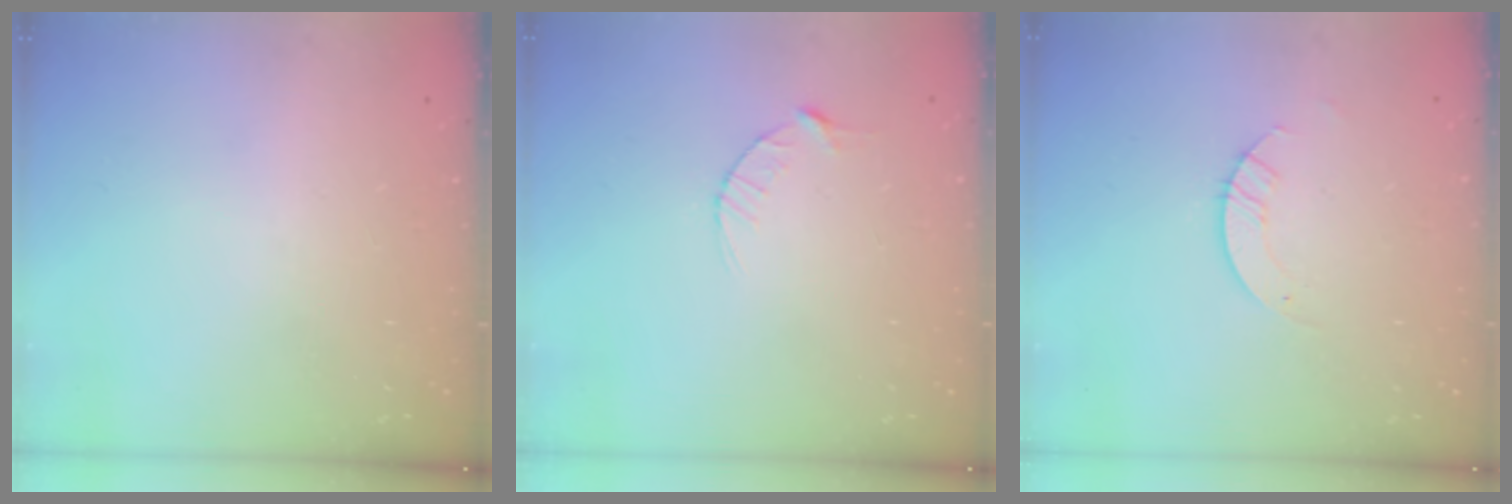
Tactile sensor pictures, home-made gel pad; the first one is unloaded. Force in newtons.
{"total": 2.9, "press": 2.9, "slide": 0.4}
{"total": 2.8, "press": 2.8, "slide": 0.2}